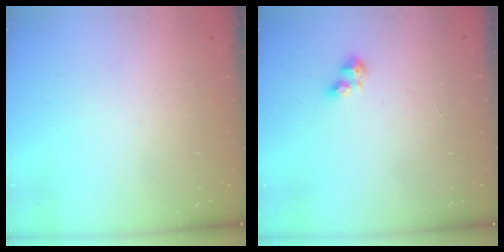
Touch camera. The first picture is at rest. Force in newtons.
{"total": 3.6, "press": 3.6, "slide": 0.5}